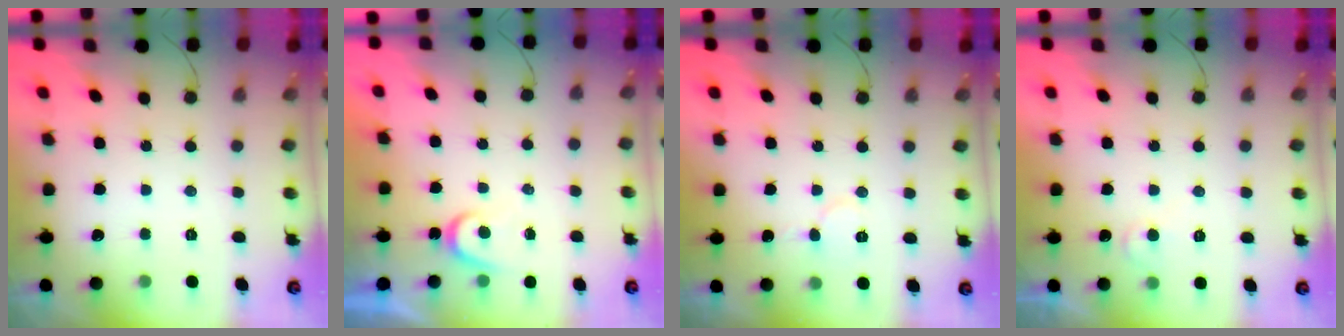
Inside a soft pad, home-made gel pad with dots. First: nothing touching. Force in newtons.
{"total": 3.8, "press": 3.8, "slide": 0.5}
{"total": 4.8, "press": 4.7, "slide": 0.4}
{"total": 4.9, "press": 4.8, "slide": 0.5}